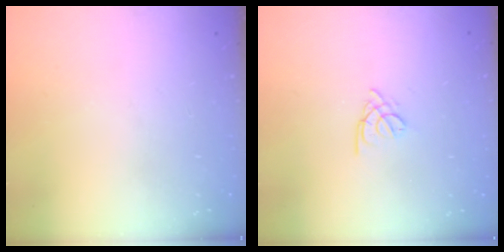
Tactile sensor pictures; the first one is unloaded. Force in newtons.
{"total": 1.8, "press": 1.7, "slide": 0.5}